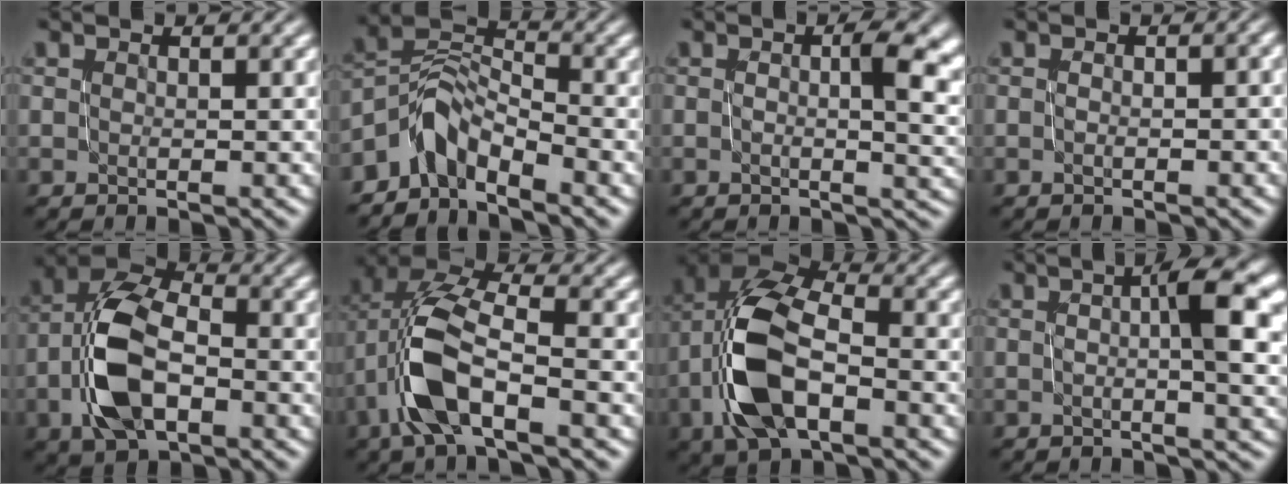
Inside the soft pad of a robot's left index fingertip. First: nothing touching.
{"total": 4.0, "force": [-3.2, 1.8, 1.6], "torque": [-0.022, 0.016, -0.072]}
{"total": 6.2, "force": [0.6, 2.3, 5.8], "torque": [-0.069, 0.003, 0.008]}
{"total": 1.1, "force": [-0.3, 0.4, 1.0], "torque": [-0.012, 0.000, -0.006]}
{"total": 7.9, "force": [-1.9, 4.6, 6.1], "torque": [-0.134, 0.013, -0.044]}
{"total": 8.2, "force": [-2.6, 3.9, 6.7], "torque": [-0.156, 0.011, -0.057]}
{"total": 9.8, "force": [-2.4, 5.4, 7.9], "torque": [-0.176, 0.010, -0.053]}
{"total": 5.5, "force": [0.5, 1.2, 5.4], "torque": [-0.073, 0.010, 0.004]}